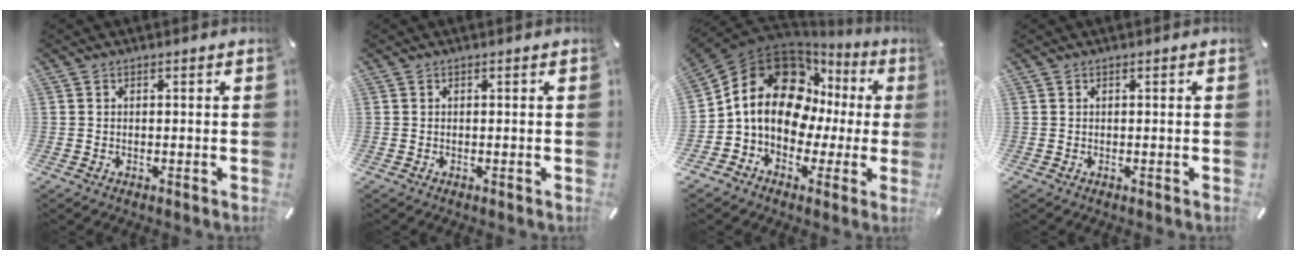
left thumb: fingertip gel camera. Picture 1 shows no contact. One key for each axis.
{"total": 0.0}
{"total": 18.5, "fx": 3.4, "fy": 14.3, "fz": 11.2, "tx": -0.200, "ty": -0.015, "tz": 0.058}
{"total": 0.0}